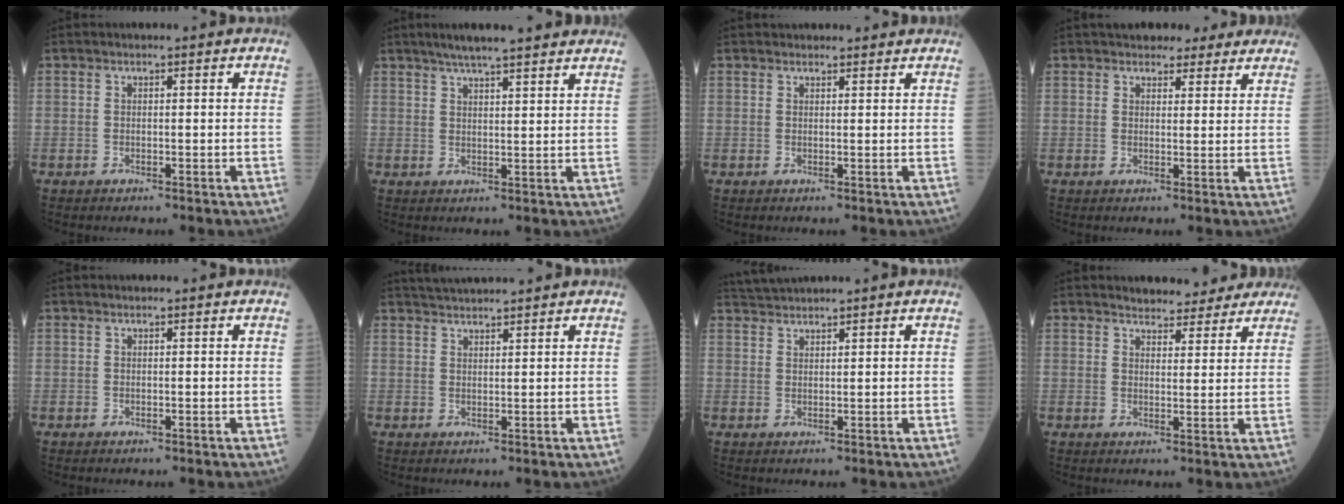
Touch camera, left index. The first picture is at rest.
{"total": 10.7, "force": [8.8, 1.0, 5.9], "torque": [-0.083, 0.027, 0.116]}
{"total": 4.0, "force": [3.8, 1.0, 0.6], "torque": [-0.005, 0.027, 0.048]}
{"total": 6.9, "force": [6.0, 2.9, 2.0], "torque": [-0.012, 0.016, 0.071]}
{"total": 0.0}
{"total": 4.6, "force": [4.4, -0.3, 1.3], "torque": [-0.022, 0.032, 0.078]}
{"total": 2.8, "force": [2.7, -0.7, 0.1], "torque": [-0.013, 0.016, 0.062]}
{"total": 8.6, "force": [7.9, 2.8, 2.1], "torque": [-0.011, 0.006, 0.087]}